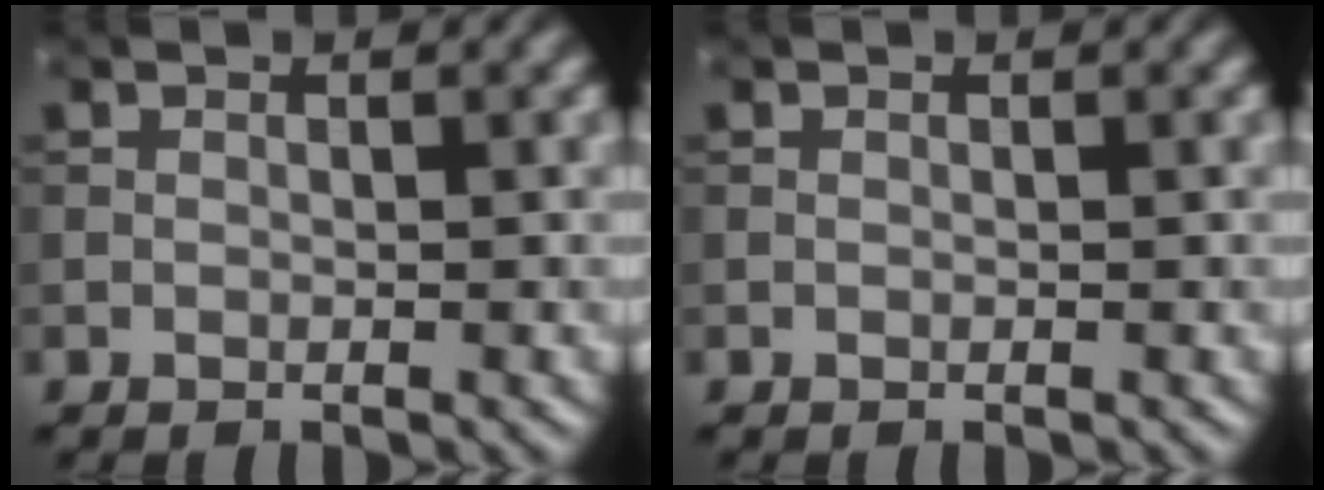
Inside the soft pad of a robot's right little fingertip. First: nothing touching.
{"total": 0.0}